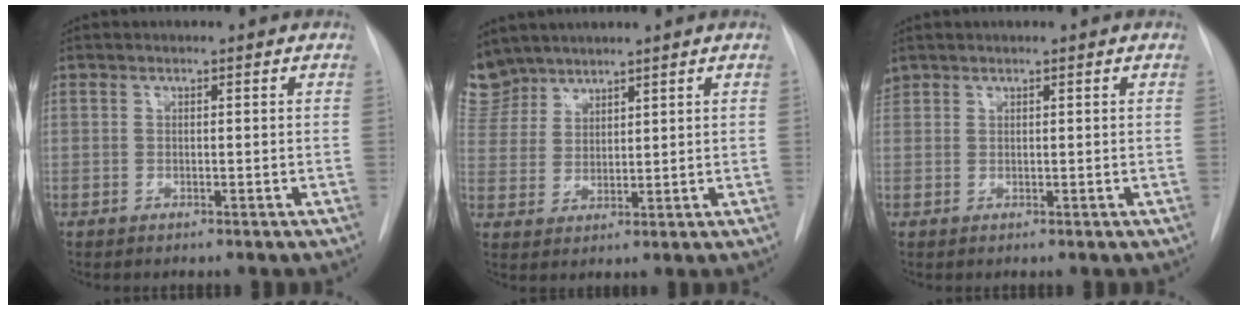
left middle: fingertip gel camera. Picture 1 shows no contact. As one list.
[{"total": 7.9, "force": [7.1, 3.4, 0.4], "torque": [-0.016, 0.007, 0.155]}, {"total": 1.3, "force": [1.1, 0.7, 0.1], "torque": [-0.007, 0.016, 0.023]}]